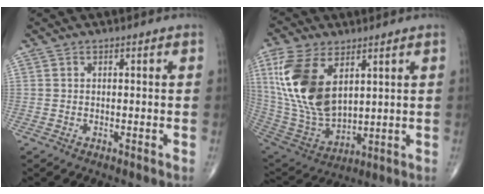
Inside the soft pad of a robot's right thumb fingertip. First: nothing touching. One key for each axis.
{"total": 18.6, "fx": 6.4, "fy": 10.1, "fz": 14.2, "tx": -0.288, "ty": -0.027, "tz": 0.134}